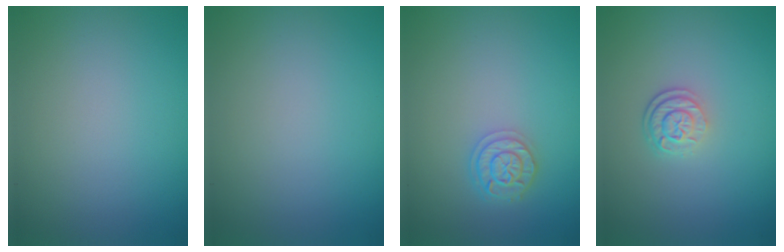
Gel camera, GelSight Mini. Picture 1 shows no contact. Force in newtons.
{"total": 0.0}
{"total": 2.6, "press": 2.4, "slide": 1.0}
{"total": 2.6, "press": 1.9, "slide": 1.8}